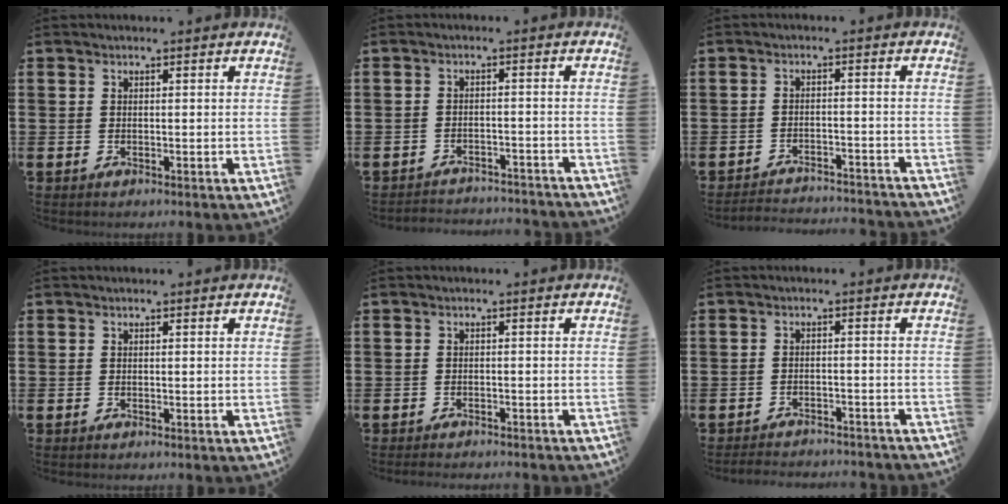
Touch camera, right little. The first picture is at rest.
{"total": 2.3, "force": [-2.3, -0.1, -0.3], "torque": [-0.002, 0.004, -0.052]}
{"total": 2.7, "force": [-2.7, -0.1, -0.1], "torque": [-0.004, 0.003, -0.059]}
{"total": 0.0}
{"total": 1.0, "force": [-0.9, 0.0, 0.1], "torque": [-0.003, -0.001, -0.019]}
{"total": 2.3, "force": [-2.3, -0.1, 0.0], "torque": [-0.004, 0.004, -0.049]}